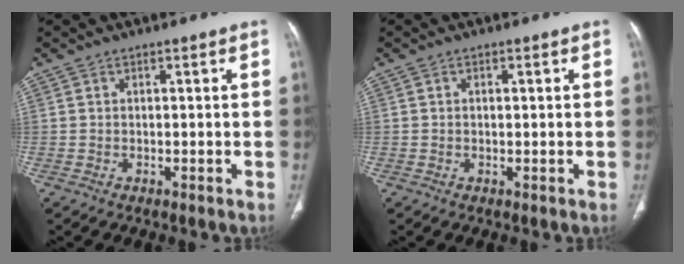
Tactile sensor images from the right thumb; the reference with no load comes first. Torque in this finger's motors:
{"motor_torque": [-0.17, -0.55, -0.41, 0.01, 0.08]}